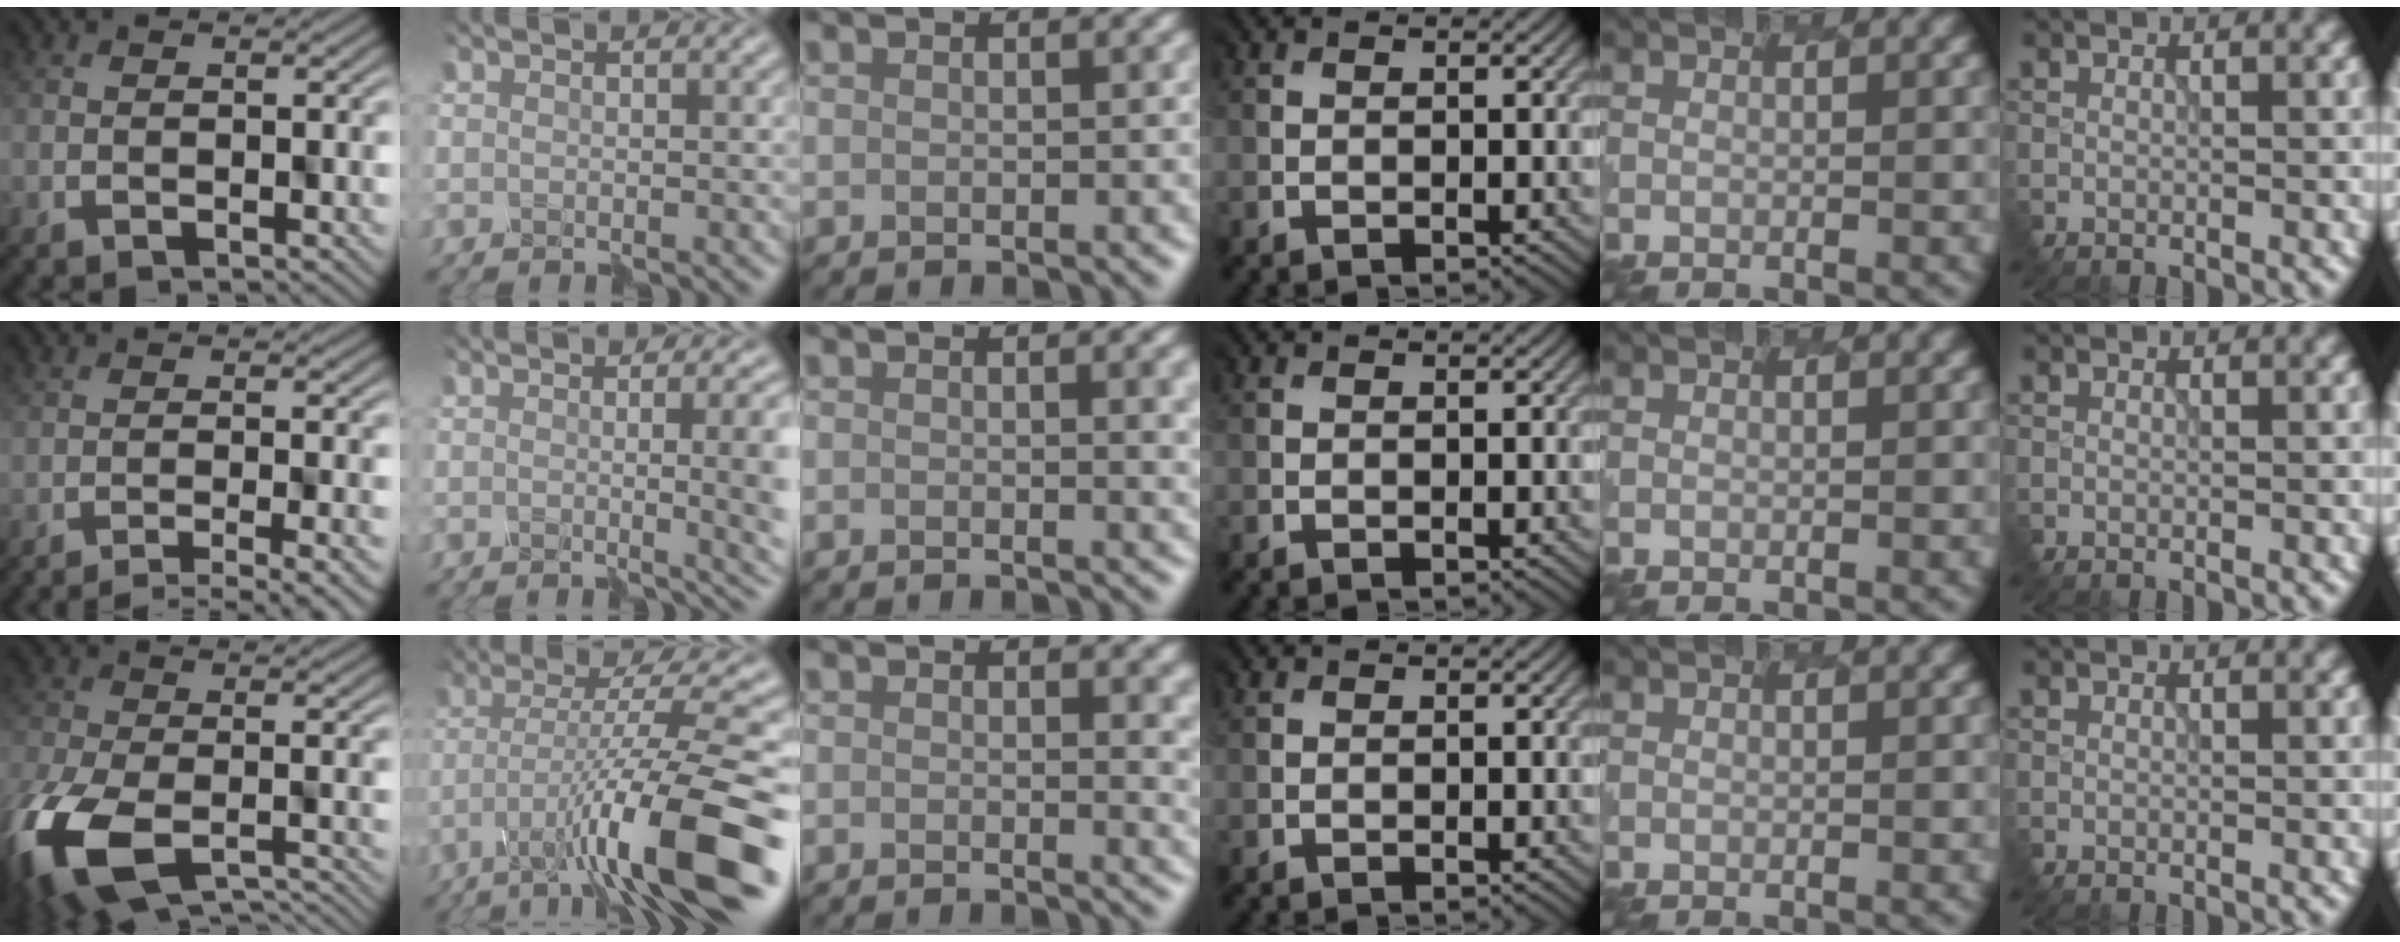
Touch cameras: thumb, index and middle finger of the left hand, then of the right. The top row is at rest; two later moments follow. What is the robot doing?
{"motion": "disassemble", "object": "hinged jar"}